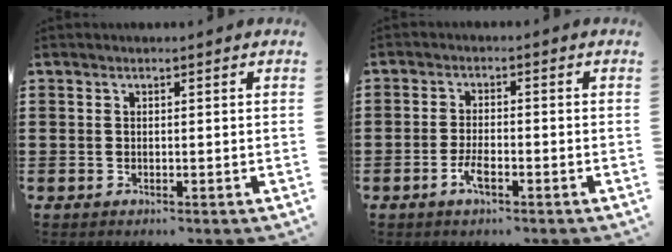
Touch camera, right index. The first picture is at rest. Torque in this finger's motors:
{"motor_torque": [1.12, 1.02, 0.06, 0.02]}